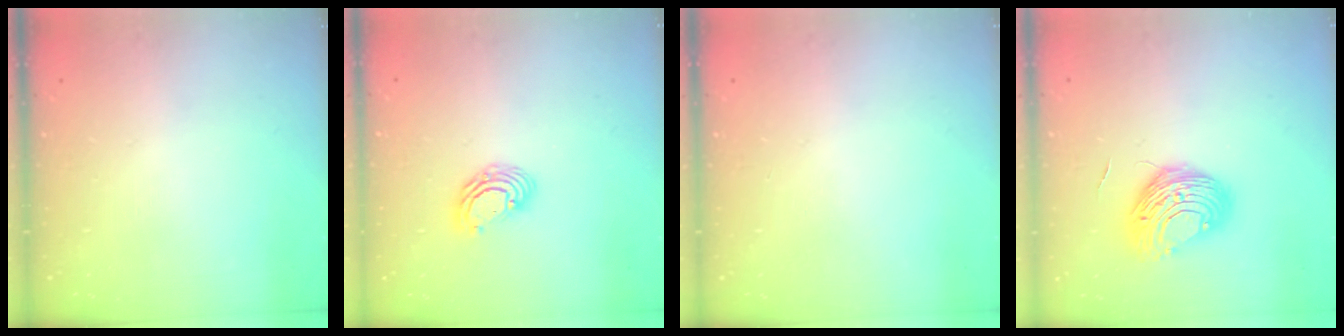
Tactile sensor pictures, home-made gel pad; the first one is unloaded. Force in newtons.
{"total": 6.1, "press": 6.1, "slide": 0.3}
{"total": 0.0}
{"total": 11.0, "press": 11.0, "slide": 0.2}